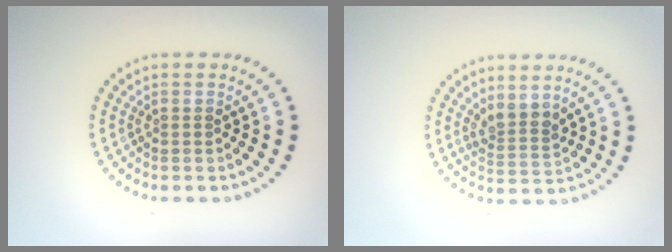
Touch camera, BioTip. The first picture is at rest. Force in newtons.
{"total": 2.3, "press": 1.8, "slide": 1.4}